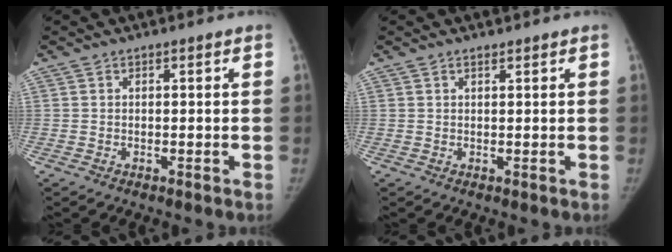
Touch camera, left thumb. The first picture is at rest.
{"total": 0.8, "force": [0.7, 0.2, 0.3], "torque": [-0.008, -0.005, 0.012]}